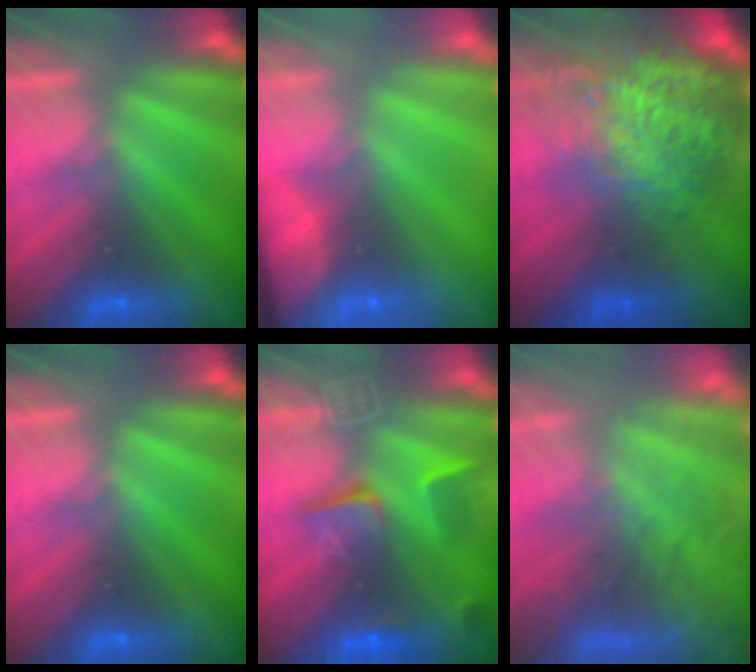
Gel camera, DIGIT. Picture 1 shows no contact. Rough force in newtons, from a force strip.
{"total": 8.8}
{"total": 10.2}
{"total": 0.0}
{"total": 7.5}
{"total": 9.6}